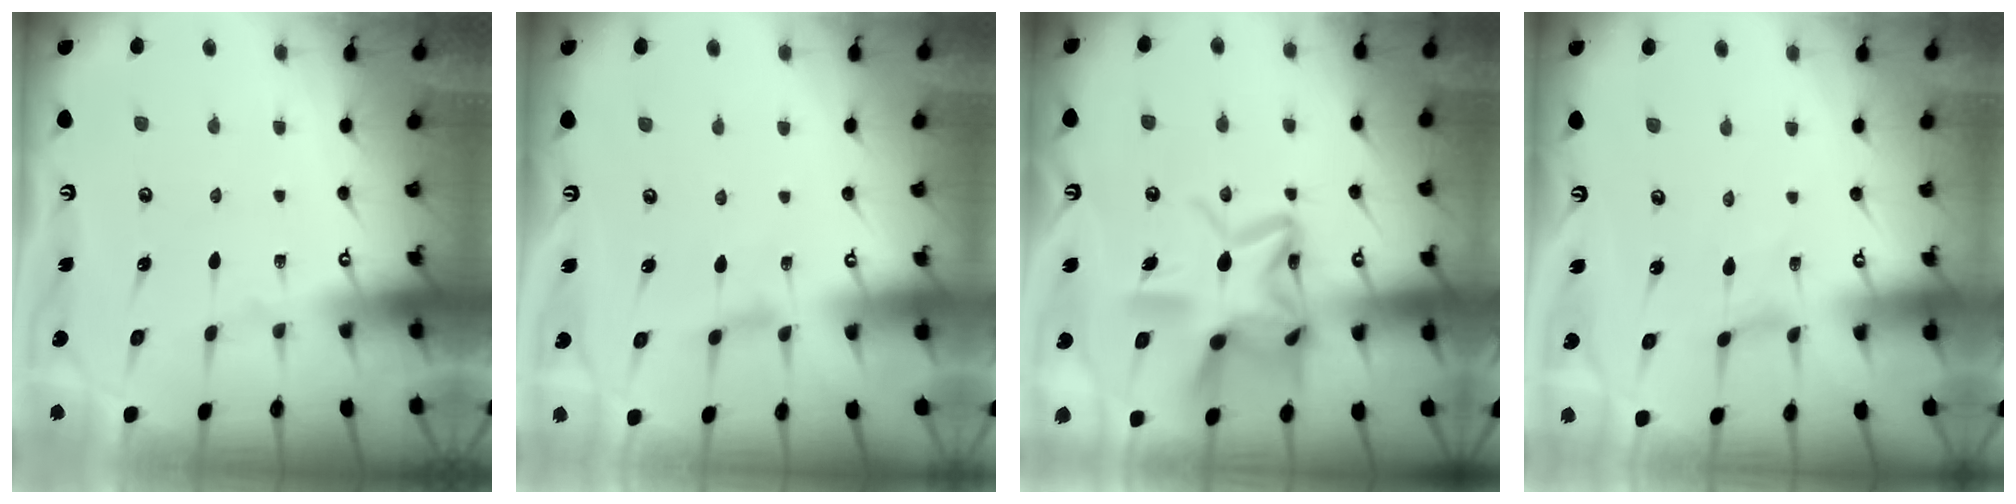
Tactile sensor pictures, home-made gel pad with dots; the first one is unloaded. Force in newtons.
{"total": 1.1, "press": 1.1, "slide": 0.3}
{"total": 18.2, "press": 18.1, "slide": 1.3}
{"total": 0.0}